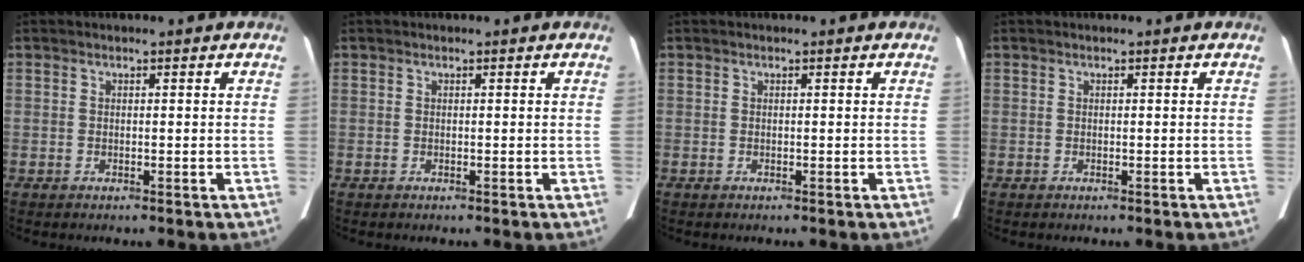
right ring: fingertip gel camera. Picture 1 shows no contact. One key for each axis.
{"total": 0.0}
{"total": 0.0}
{"total": 0.0}